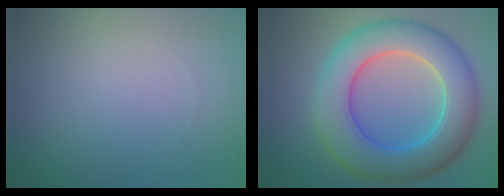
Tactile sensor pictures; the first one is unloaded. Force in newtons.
{"total": 9.4, "press": 9.4, "slide": 0.4}